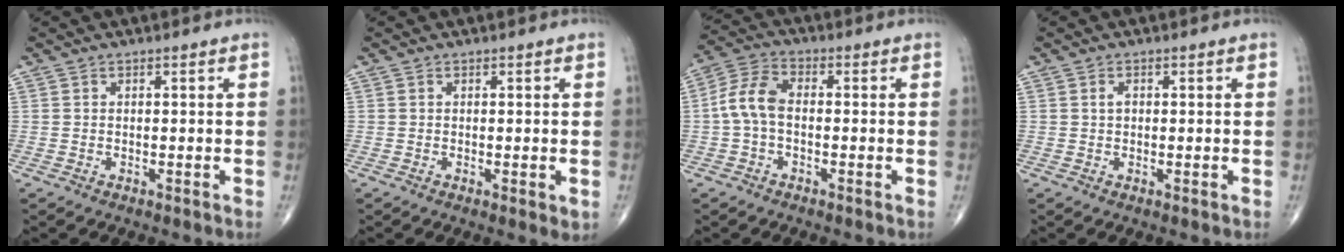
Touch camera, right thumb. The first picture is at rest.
{"total": 1.9, "force": [-0.3, 0.5, 1.8], "torque": [-0.024, -0.008, -0.004]}
{"total": 7.2, "force": [-0.7, 4.1, 5.8], "torque": [-0.121, 0.022, -0.025]}
{"total": 1.3, "force": [0.2, 0.8, 1.0], "torque": [-0.014, 0.000, 0.001]}